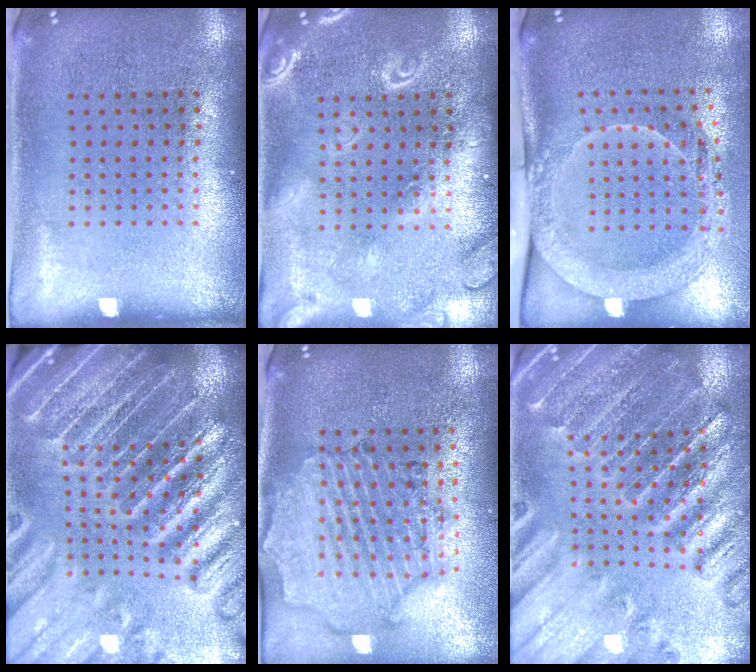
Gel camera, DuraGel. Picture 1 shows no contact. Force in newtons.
{"total": 3.7, "press": 3.6, "slide": 0.5}
{"total": 2.1, "press": 2.0, "slide": 0.5}
{"total": 5.1, "press": 4.5, "slide": 2.4}
{"total": 1.7, "press": 1.6, "slide": 0.3}
{"total": 2.7, "press": 2.7, "slide": 0.4}